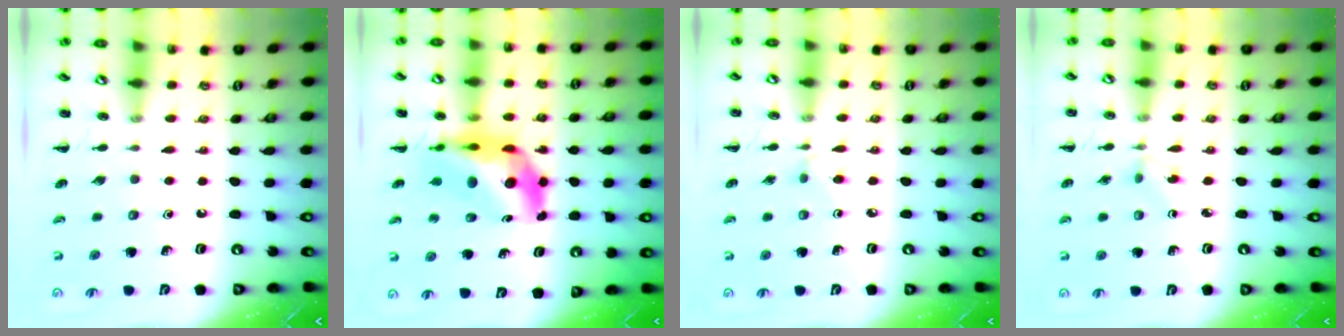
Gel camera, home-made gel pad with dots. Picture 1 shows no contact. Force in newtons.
{"total": 11.2, "press": 10.6, "slide": 3.6}
{"total": 2.6, "press": 2.4, "slide": 1.0}
{"total": 1.0, "press": 0.8, "slide": 0.6}